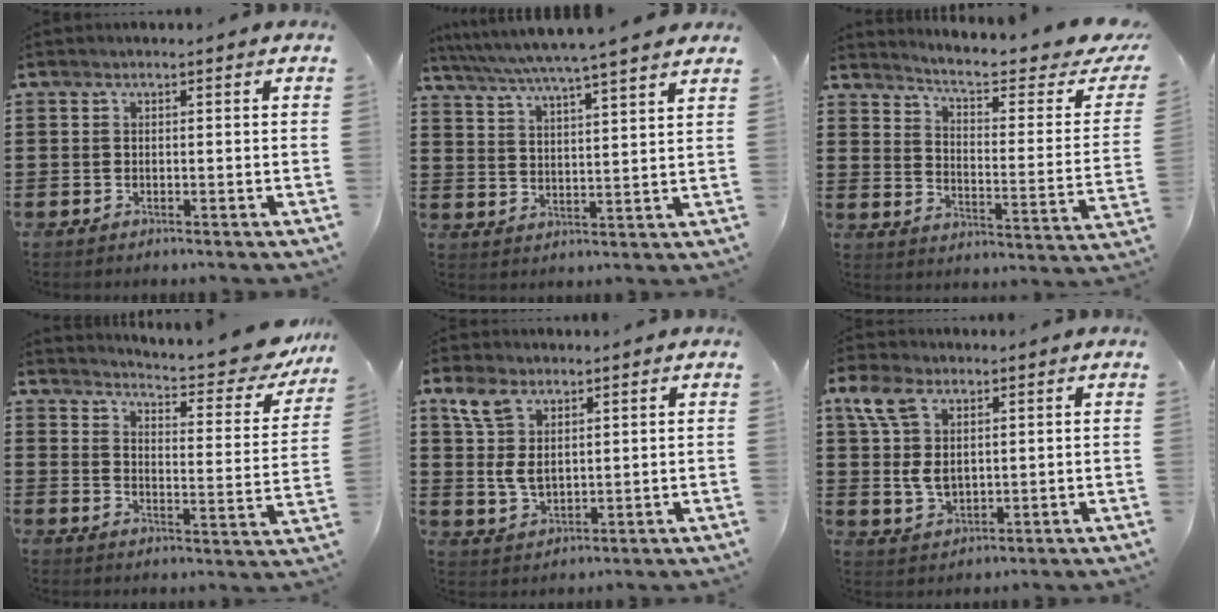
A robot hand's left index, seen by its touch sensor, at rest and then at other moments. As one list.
[{"total": 5.5, "force": [4.9, -1.0, 2.4], "torque": [-0.065, -0.034, 0.081]}, {"total": 5.1, "force": [4.0, 0.1, 3.2], "torque": [-0.072, -0.035, 0.058]}, {"total": 5.5, "force": [5.1, 0.0, 2.1], "torque": [-0.043, -0.052, 0.079]}, {"total": 6.6, "force": [2.7, 4.2, 4.4], "torque": [-0.105, 0.012, 0.047]}, {"total": 7.6, "force": [2.6, 4.7, 5.3], "torque": [-0.138, 0.008, 0.044]}]